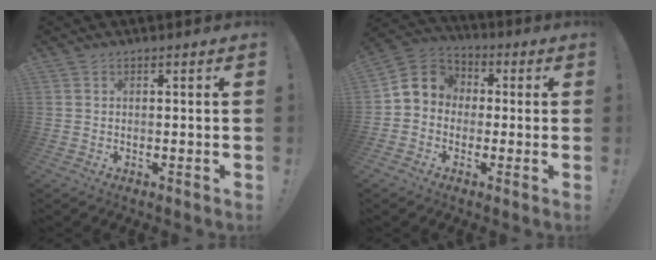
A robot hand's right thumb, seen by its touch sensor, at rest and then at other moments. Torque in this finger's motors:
{"motor_torque": [0.22, -0.03, 0.68, -0.31, 0.00]}